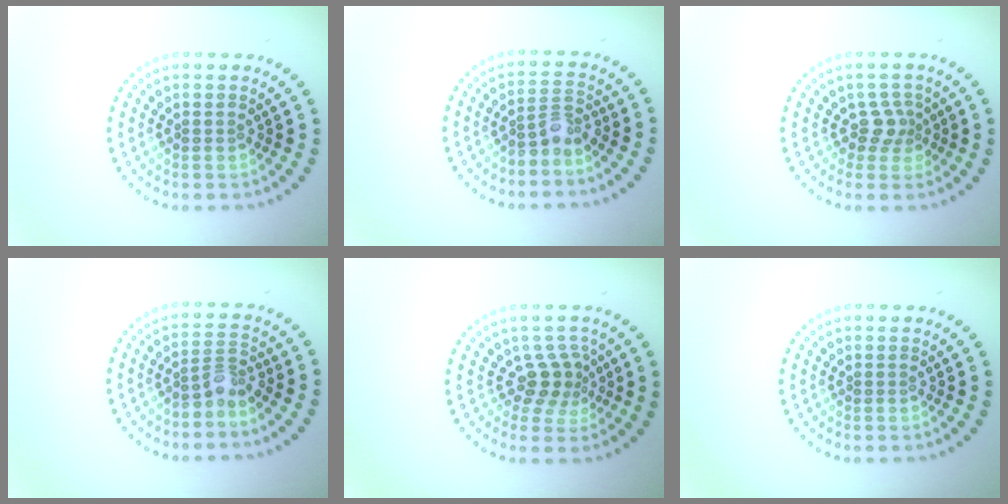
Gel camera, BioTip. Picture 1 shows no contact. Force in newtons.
{"total": 2.2, "press": 1.6, "slide": 1.5}
{"total": 2.0, "press": 1.5, "slide": 1.4}
{"total": 2.1, "press": 1.5, "slide": 1.4}
{"total": 2.6, "press": 1.8, "slide": 1.8}
{"total": 0.0}